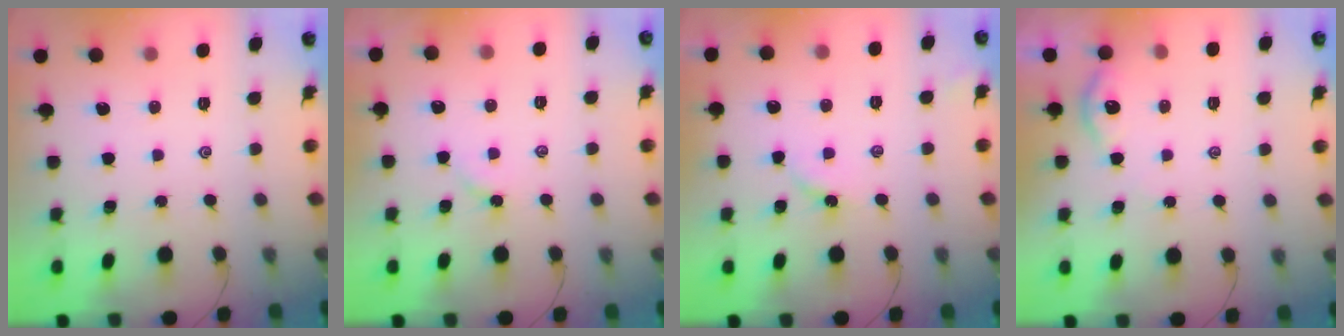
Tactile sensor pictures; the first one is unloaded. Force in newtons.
{"total": 3.0, "press": 3.0, "slide": 0.5}
{"total": 3.7, "press": 3.7, "slide": 0.5}
{"total": 3.8, "press": 3.7, "slide": 0.4}